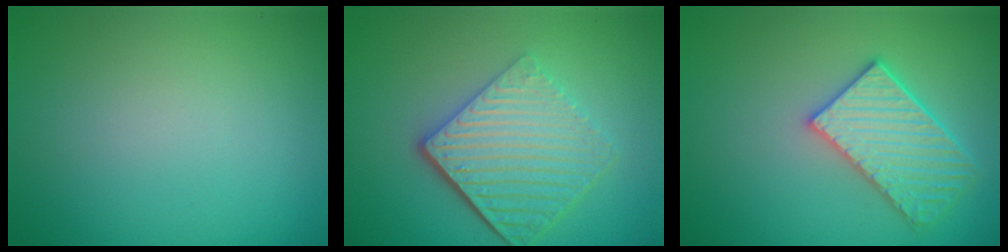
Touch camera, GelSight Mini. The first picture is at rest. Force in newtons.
{"total": 6.4, "press": 4.2, "slide": 4.8}
{"total": 4.0, "press": 3.8, "slide": 1.4}